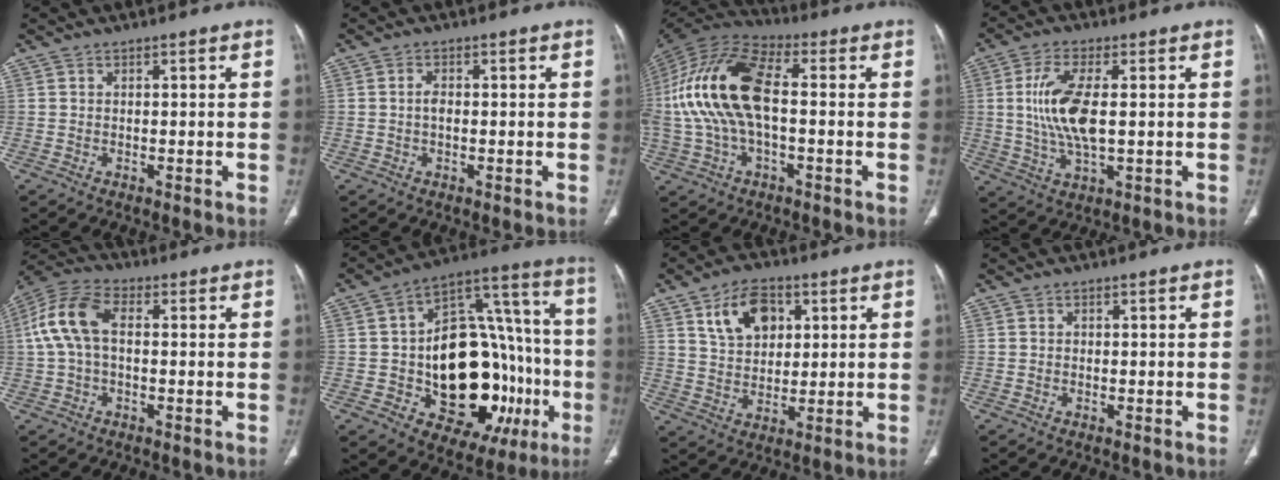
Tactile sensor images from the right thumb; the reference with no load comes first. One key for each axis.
{"total": 1.8, "fx": -0.1, "fy": 1.0, "fz": 1.5, "tx": -0.029, "ty": 0.002, "tz": -0.003}
{"total": 19.4, "fx": 0.2, "fy": 9.3, "fz": 17.0, "tx": -0.370, "ty": 0.033, "tz": 0.001}
{"total": 11.0, "fx": 0.9, "fy": 4.3, "fz": 10.1, "tx": -0.220, "ty": -0.005, "tz": 0.022}
{"total": 10.8, "fx": 1.1, "fy": 5.9, "fz": 8.9, "tx": -0.201, "ty": 0.030, "tz": 0.014}
{"total": 31.5, "fx": -7.3, "fy": 18.2, "fz": 24.6, "tx": -0.288, "ty": 0.049, "tz": -0.084}
{"total": 10.2, "fx": 4.2, "fy": 6.7, "fz": 6.4, "tx": -0.082, "ty": -0.012, "tz": 0.078}
{"total": 0.0}